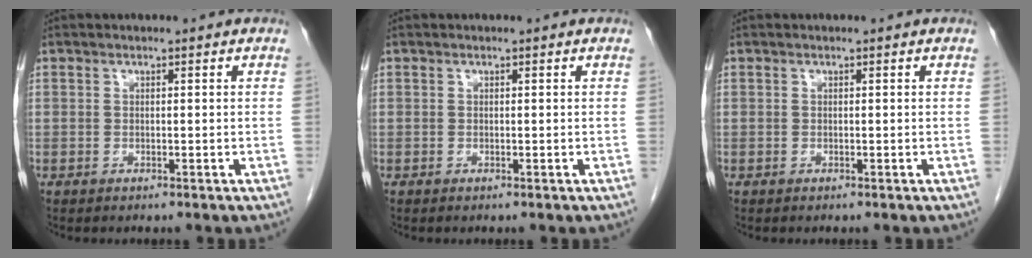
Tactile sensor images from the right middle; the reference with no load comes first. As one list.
[{"total": 0.0}, {"total": 0.0}]